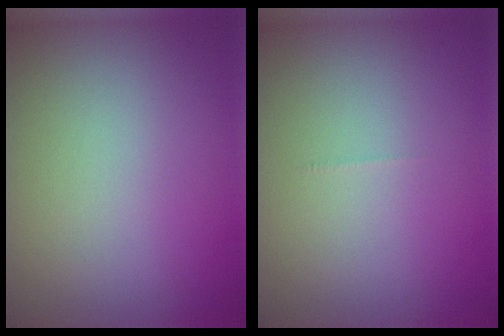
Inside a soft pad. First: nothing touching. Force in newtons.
{"total": 0.0}